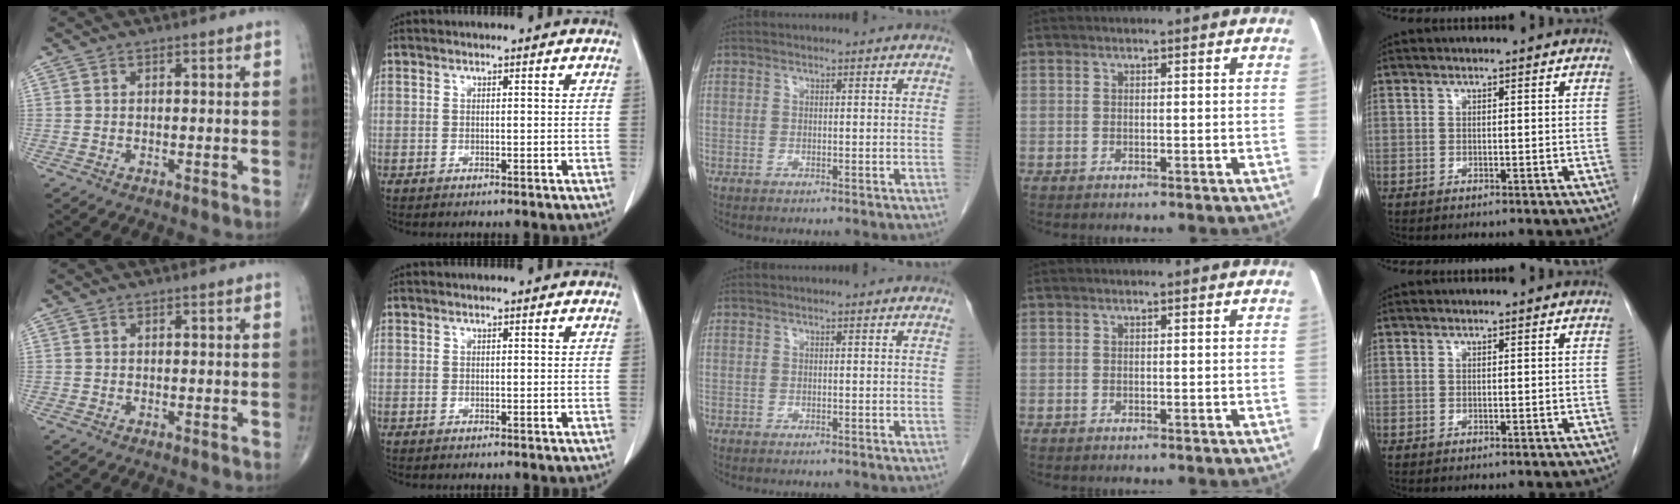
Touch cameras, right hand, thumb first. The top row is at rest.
{}